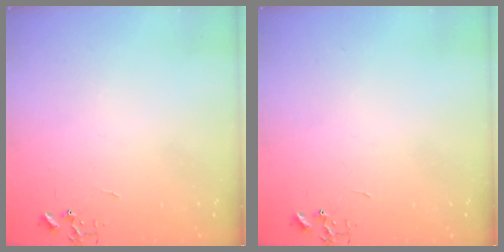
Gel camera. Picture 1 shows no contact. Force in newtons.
{"total": 0.0}